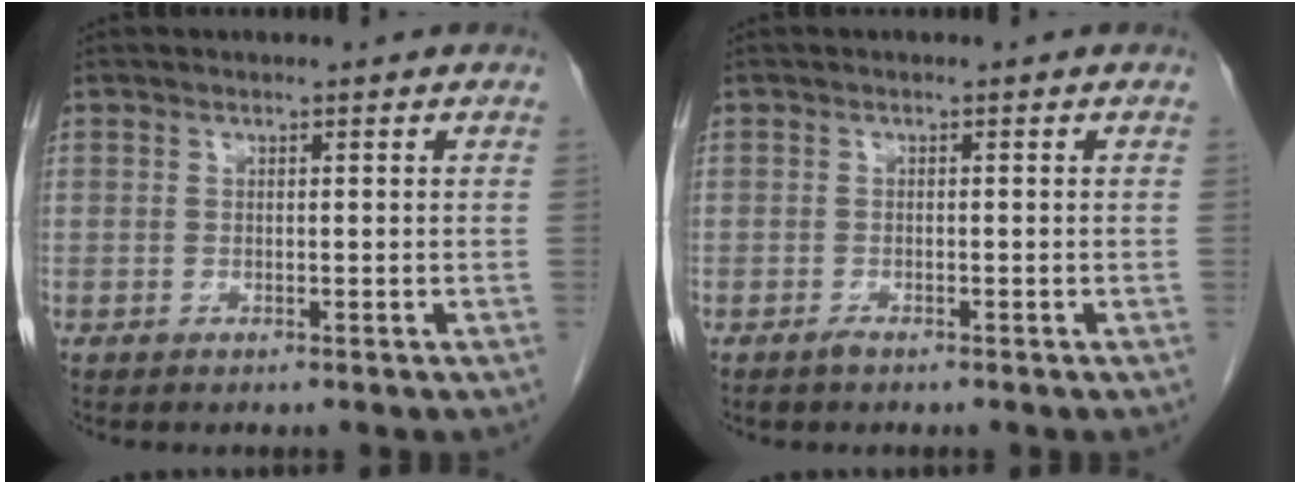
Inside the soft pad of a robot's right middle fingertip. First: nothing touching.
{"total": 0.8, "force": [-0.7, 0.2, 0.4], "torque": [-0.012, -0.002, -0.011]}